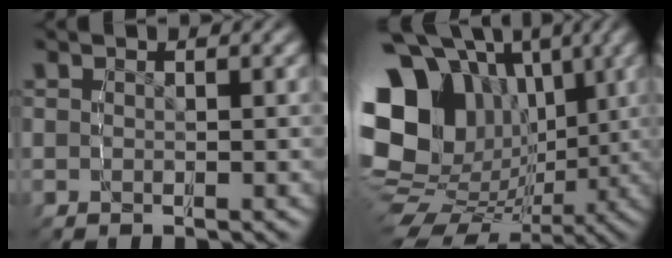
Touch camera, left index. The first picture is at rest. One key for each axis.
{"total": 23.7, "fx": -1.1, "fy": 19.4, "fz": 13.6, "tx": -0.268, "ty": -0.056, "tz": -0.012}